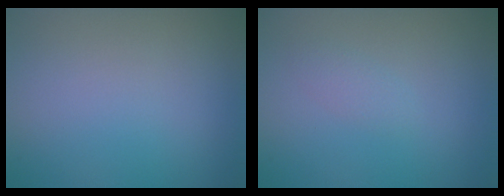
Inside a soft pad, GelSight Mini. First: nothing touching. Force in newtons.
{"total": 1.1, "press": 1.1, "slide": 0.1}